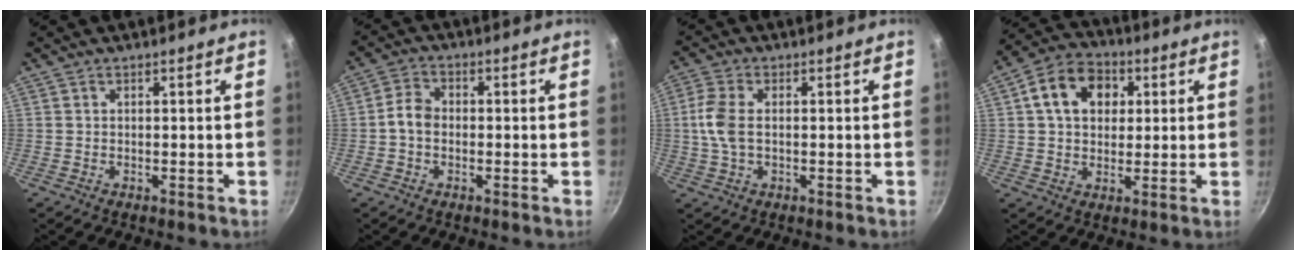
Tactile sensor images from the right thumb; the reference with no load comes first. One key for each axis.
{"total": 4.2, "fx": -0.7, "fy": 3.2, "fz": 2.6, "tx": -0.040, "ty": 0.019, "tz": -0.024}
{"total": 6.2, "fx": 0.2, "fy": 3.6, "fz": 5.0, "tx": -0.112, "ty": 0.009, "tz": -0.002}
{"total": 11.7, "fx": 3.1, "fy": 8.8, "fz": 7.0, "tx": -0.093, "ty": 0.014, "tz": 0.038}